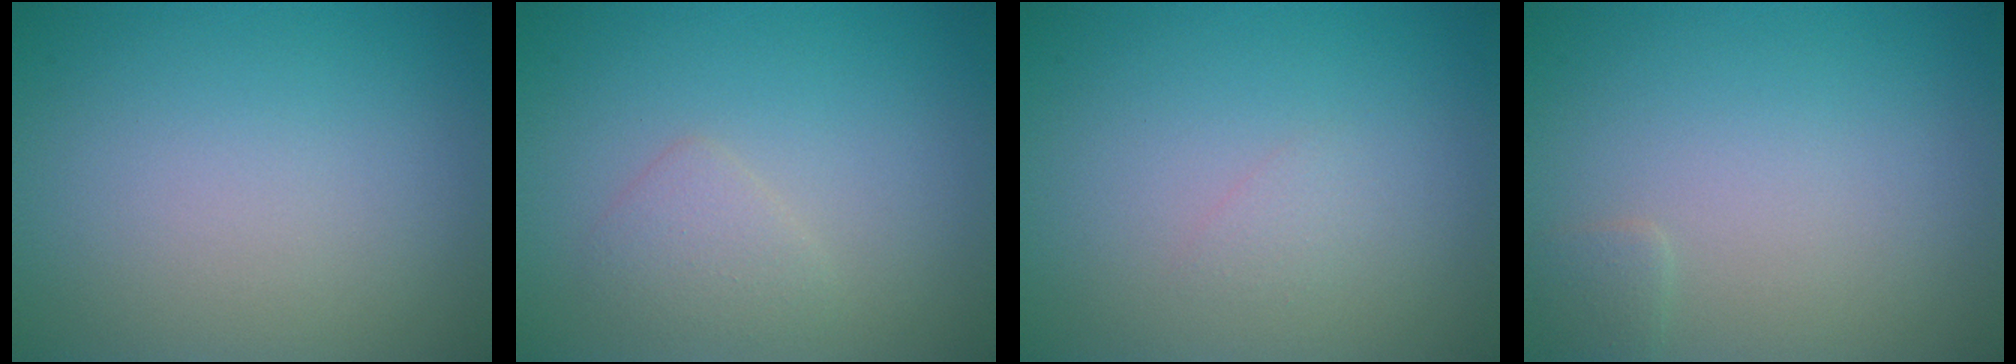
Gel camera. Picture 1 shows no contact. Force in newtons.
{"total": 1.6, "press": 1.6, "slide": 0.0}
{"total": 0.7, "press": 0.7, "slide": 0.1}
{"total": 0.8, "press": 0.8, "slide": 0.1}